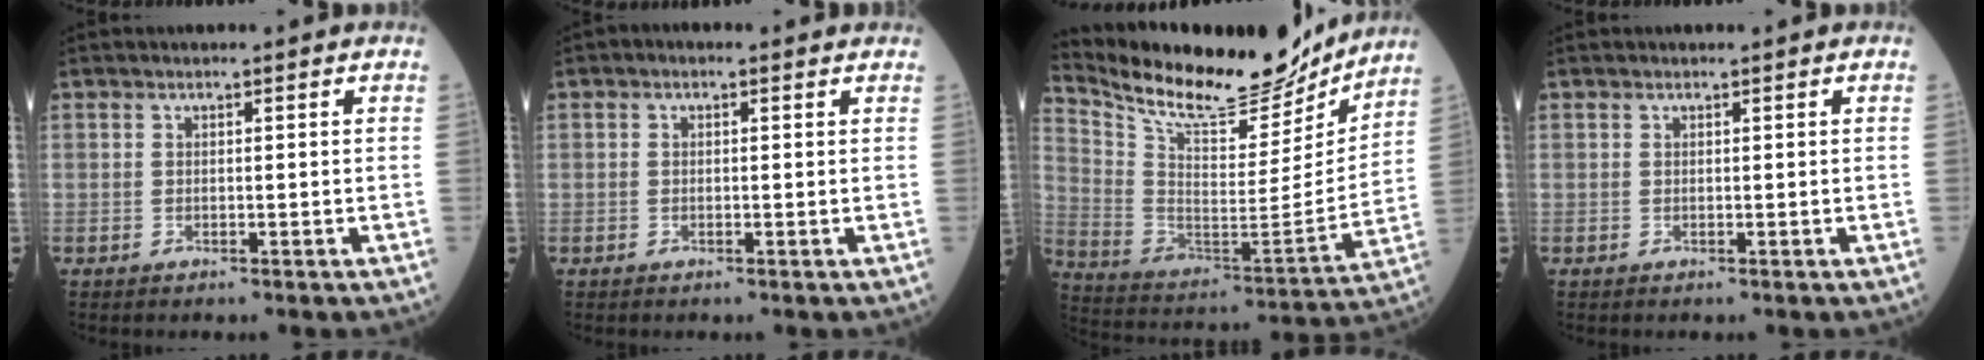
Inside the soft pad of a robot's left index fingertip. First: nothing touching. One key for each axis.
{"total": 1.0, "fx": 0.5, "fy": 0.6, "fz": 0.7, "tx": -0.011, "ty": 0.008, "tz": -0.001}
{"total": 22.5, "fx": 20.1, "fy": 5.4, "fz": 8.6, "tx": -0.165, "ty": -0.024, "tz": 0.316}
{"total": 0.0}